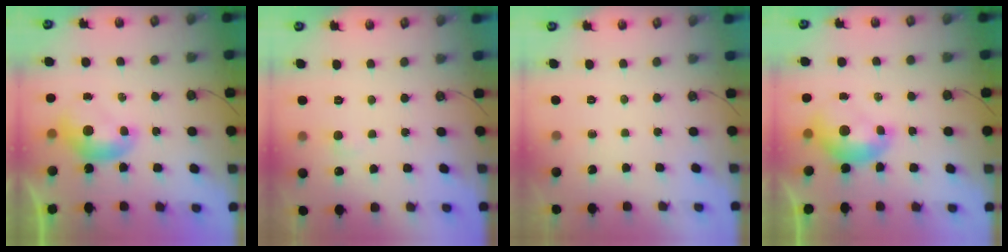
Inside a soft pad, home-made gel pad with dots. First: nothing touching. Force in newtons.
{"total": 1.5, "press": 1.4, "slide": 0.6}
{"total": 0.0}
{"total": 1.5, "press": 1.4, "slide": 0.4}